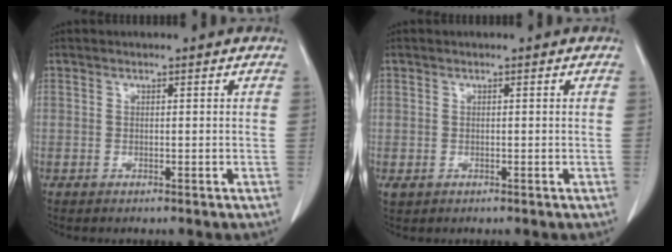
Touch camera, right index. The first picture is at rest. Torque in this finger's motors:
{"motor_torque": [0.00, 0.32, -0.35, -0.08]}